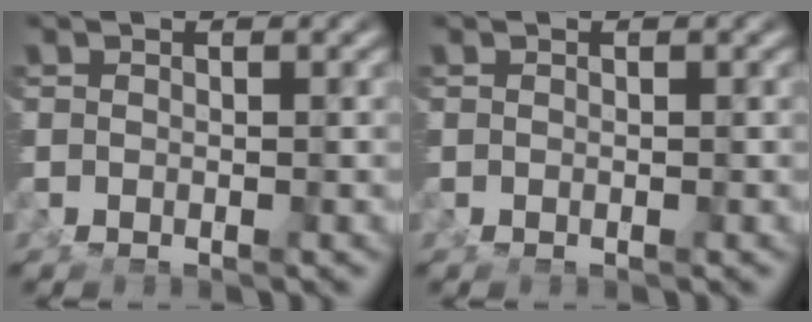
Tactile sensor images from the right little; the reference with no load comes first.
{"total": 0.0}